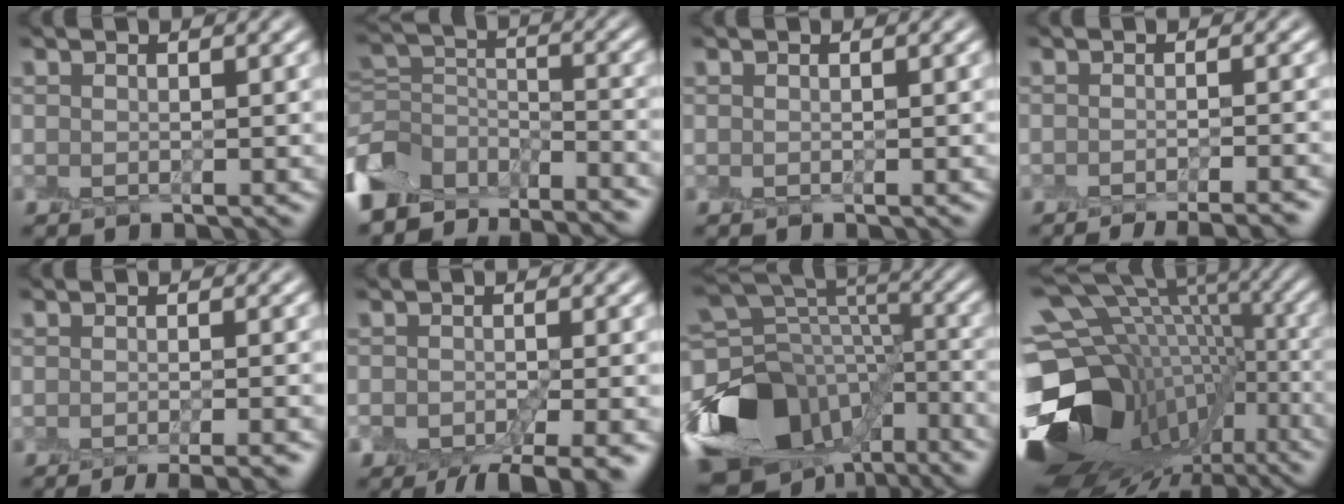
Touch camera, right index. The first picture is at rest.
{"total": 8.0, "force": [-6.3, 4.2, 2.3], "torque": [-0.058, 0.000, -0.122]}
{"total": 0.0}
{"total": 4.9, "force": [-4.1, 1.1, 2.5], "torque": [-0.018, 0.002, -0.040]}
{"total": 4.8, "force": [-3.7, 1.2, 2.9], "torque": [-0.026, -0.004, -0.034]}
{"total": 6.4, "force": [-4.6, 2.0, 3.9], "torque": [-0.056, -0.016, -0.080]}
{"total": 15.6, "force": [-7.6, 10.9, 8.2], "torque": [-0.200, -0.021, -0.109]}
{"total": 18.9, "force": [-6.6, 12.8, 12.2], "torque": [-0.242, -0.008, -0.055]}